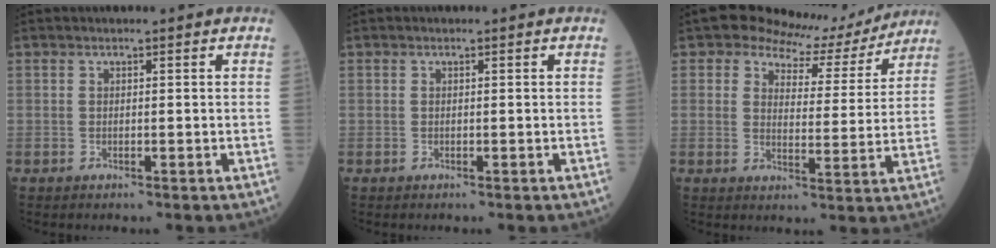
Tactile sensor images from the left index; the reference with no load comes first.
{"total": 0.0}
{"total": 8.4, "force": [7.4, 3.8, 0.8], "torque": [-0.006, -0.005, 0.082]}